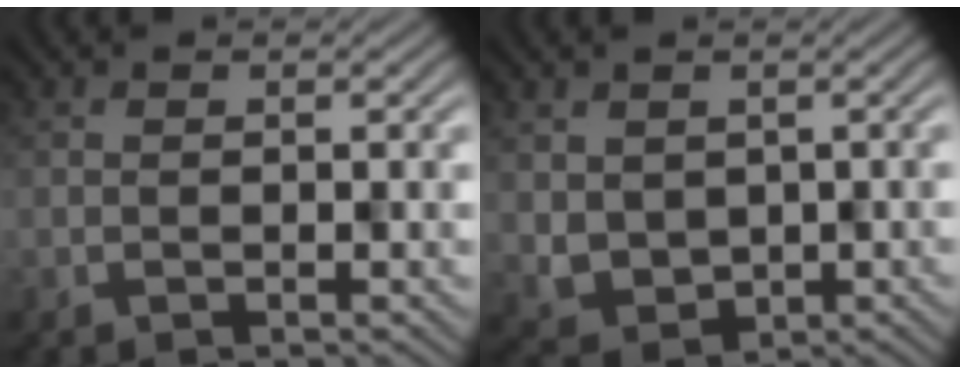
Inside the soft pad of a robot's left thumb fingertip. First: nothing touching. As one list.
[{"total": 4.0, "force": [1.2, 3.6, 1.1], "torque": [-0.033, -0.022, 0.027]}]